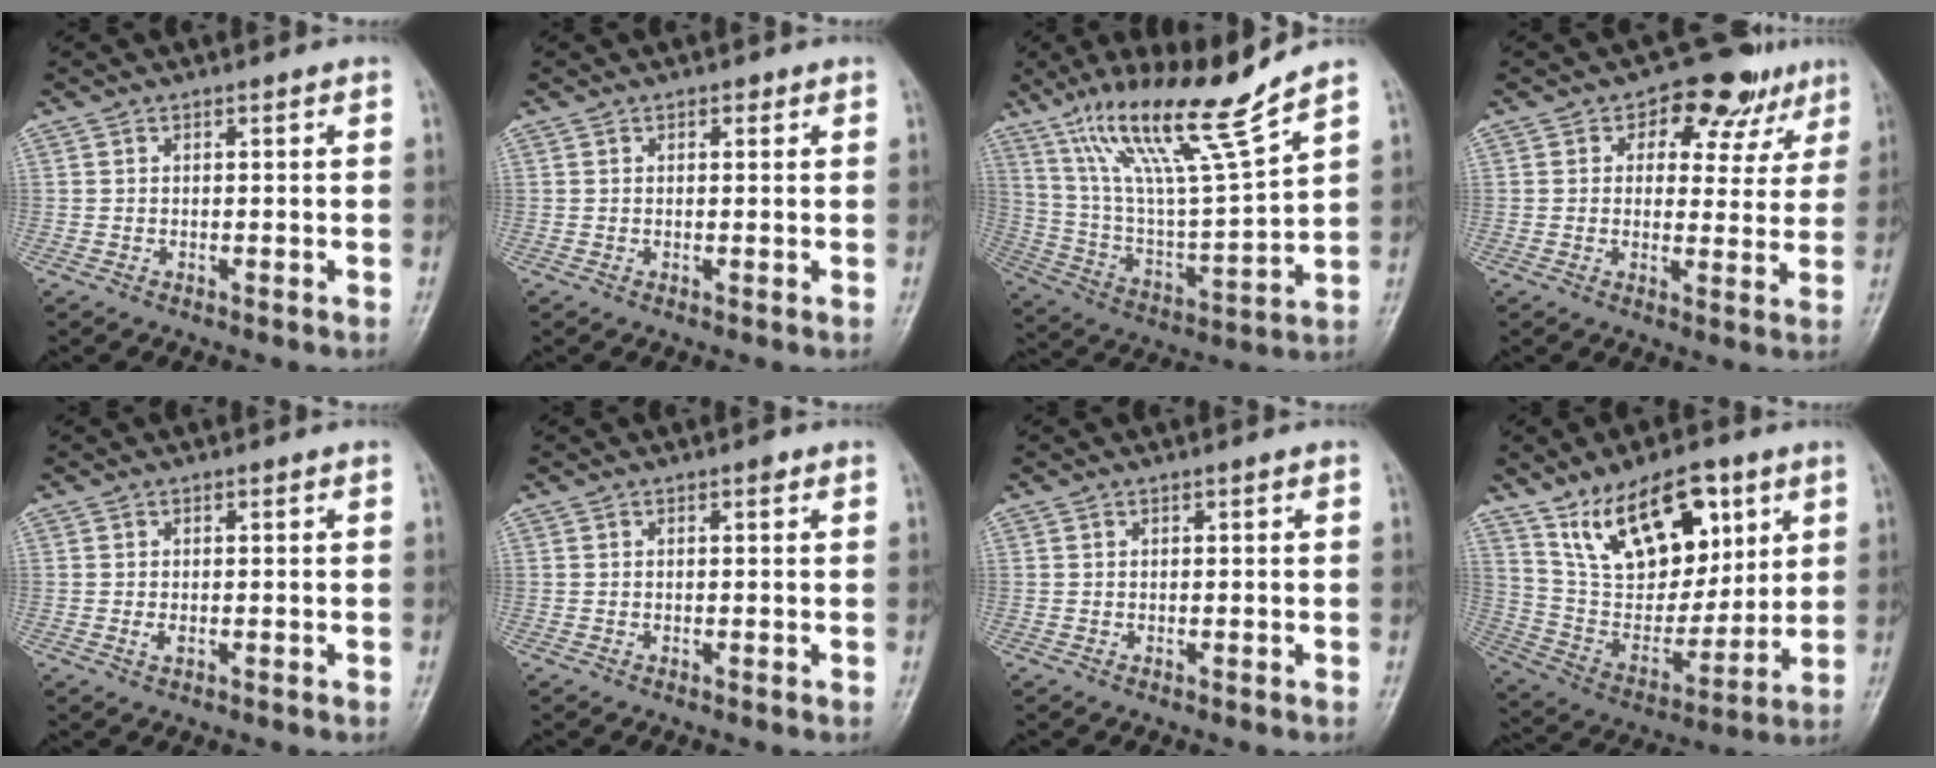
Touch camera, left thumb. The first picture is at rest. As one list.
[{"total": 1.1, "force": [0.6, 0.7, 0.6], "torque": [0.001, -0.001, 0.005]}, {"total": 19.0, "force": [13.3, 1.3, 13.5], "torque": [-0.225, -0.067, 0.248]}, {"total": 10.6, "force": [5.4, 7.1, 5.8], "torque": [-0.014, -0.007, 0.067]}, {"total": 1.1, "force": [0.0, 0.7, 0.9], "torque": [-0.015, -0.002, -0.001]}, {"total": 0.9, "force": [0.5, 0.4, 0.6], "torque": [-0.005, 0.000, 0.004]}, {"total": 0.0}, {"total": 20.3, "force": [10.5, 10.8, 13.6], "torque": [-0.172, -0.043, 0.197]}]